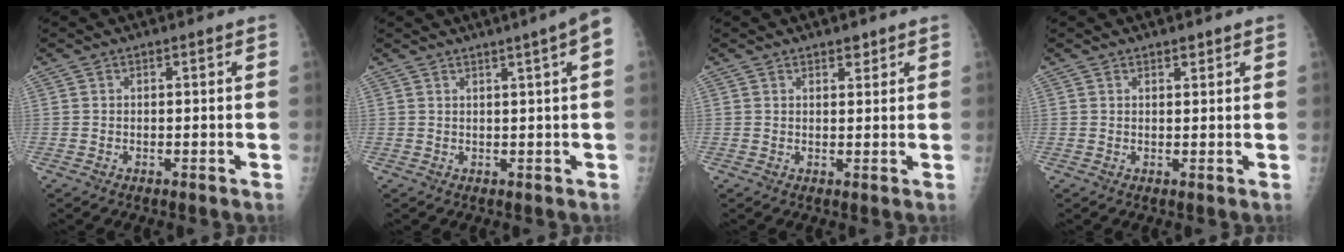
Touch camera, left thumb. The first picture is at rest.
{"total": 4.9, "force": [2.1, -0.4, 4.4], "torque": [-0.056, 0.003, 0.027]}
{"total": 1.9, "force": [1.5, 0.9, 0.8], "torque": [-0.001, -0.009, 0.019]}
{"total": 1.3, "force": [1.0, 0.5, 0.6], "torque": [-0.002, -0.007, 0.014]}